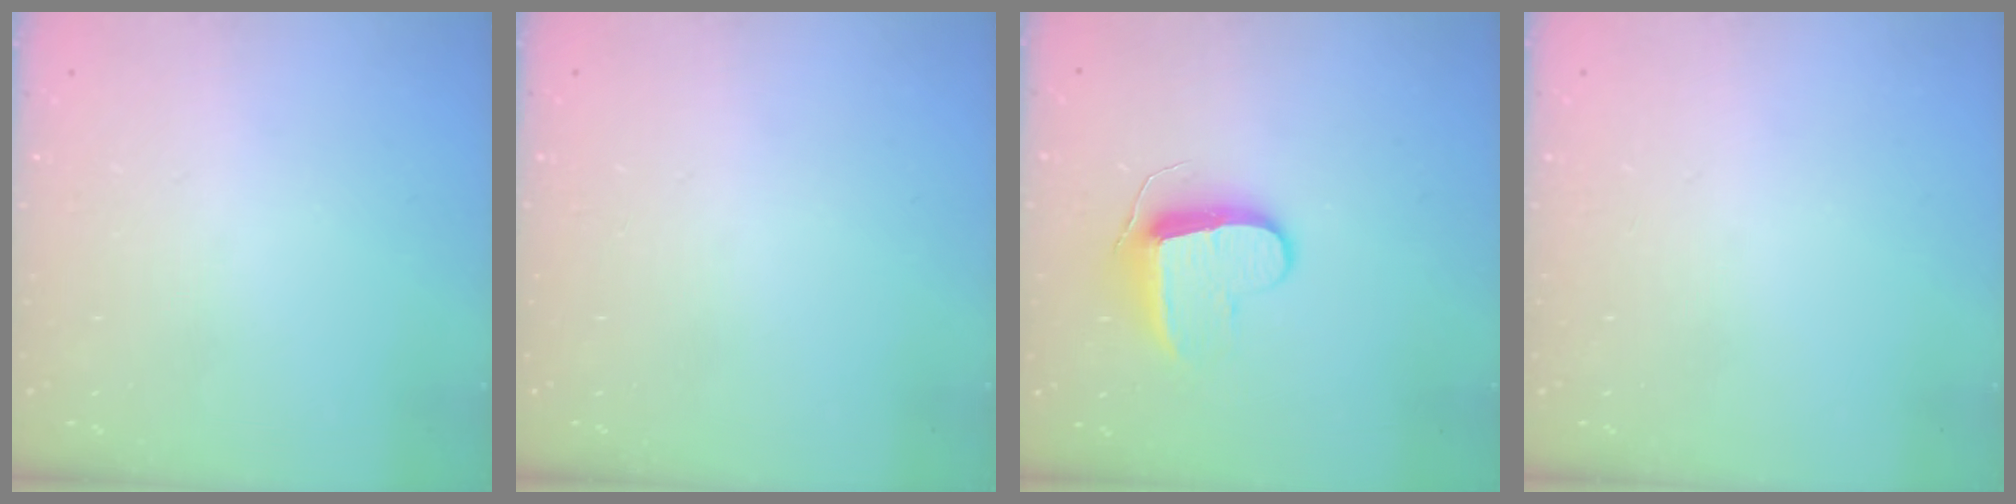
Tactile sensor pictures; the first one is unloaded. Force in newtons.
{"total": 0.0}
{"total": 9.6, "press": 9.6, "slide": 0.3}
{"total": 0.0}